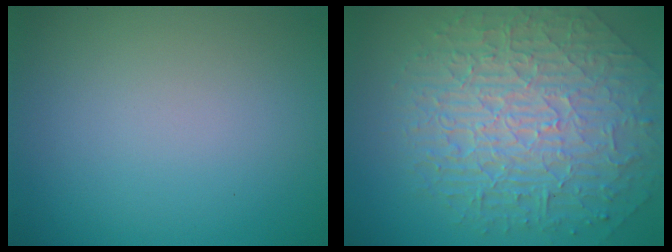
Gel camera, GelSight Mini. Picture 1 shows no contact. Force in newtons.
{"total": 10.2, "press": 6.7, "slide": 7.6}